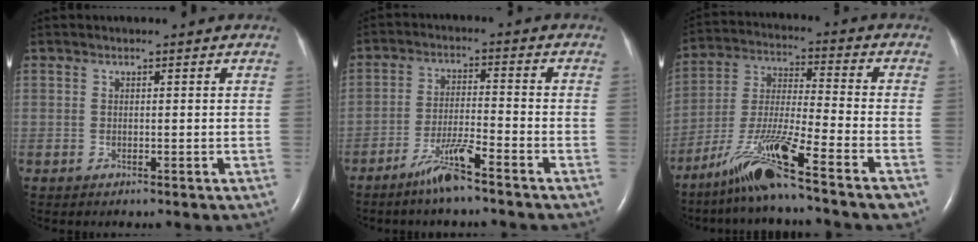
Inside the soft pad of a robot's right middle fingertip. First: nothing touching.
{"total": 6.3, "force": [-4.7, -0.2, 4.2], "torque": [-0.086, -0.013, -0.094]}
{"total": 13.9, "force": [-9.5, -0.9, 10.2], "torque": [-0.207, -0.031, -0.174]}